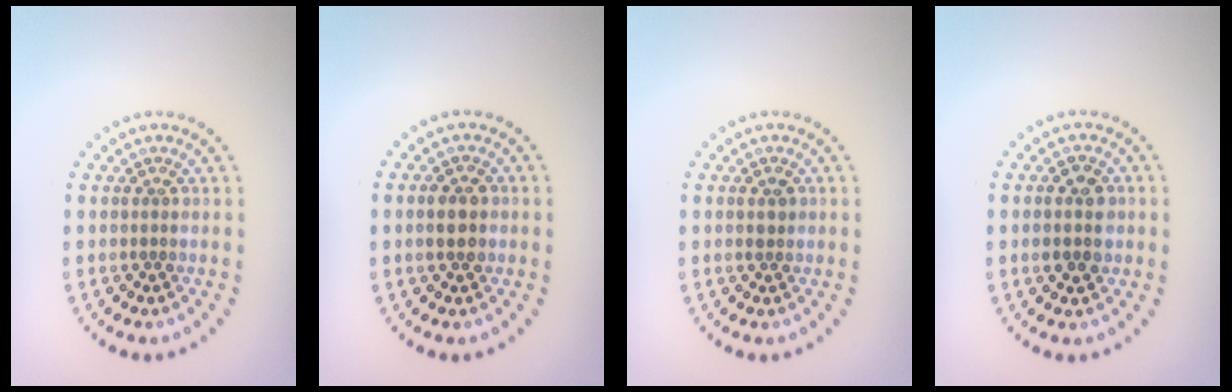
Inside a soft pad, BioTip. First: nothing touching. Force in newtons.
{"total": 1.9, "press": 1.9, "slide": 0.1}
{"total": 1.0, "press": 1.0, "slide": 0.1}
{"total": 2.9, "press": 2.9, "slide": 0.1}